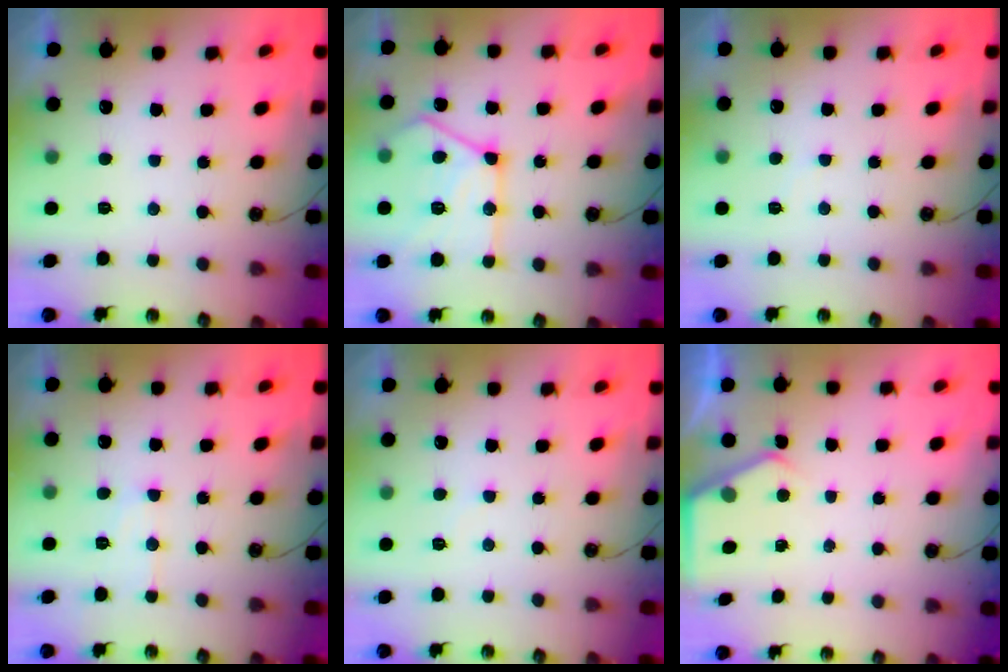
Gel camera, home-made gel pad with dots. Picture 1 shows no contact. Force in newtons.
{"total": 19.4, "press": 19.2, "slide": 2.2}
{"total": 3.0, "press": 2.9, "slide": 0.4}
{"total": 7.6, "press": 7.6, "slide": 0.3}
{"total": 3.7, "press": 3.7, "slide": 0.6}
{"total": 2.2, "press": 2.2, "slide": 0.3}